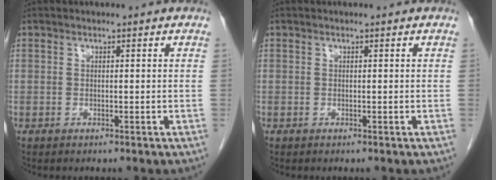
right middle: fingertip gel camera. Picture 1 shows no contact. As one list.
[{"total": 0.0}]